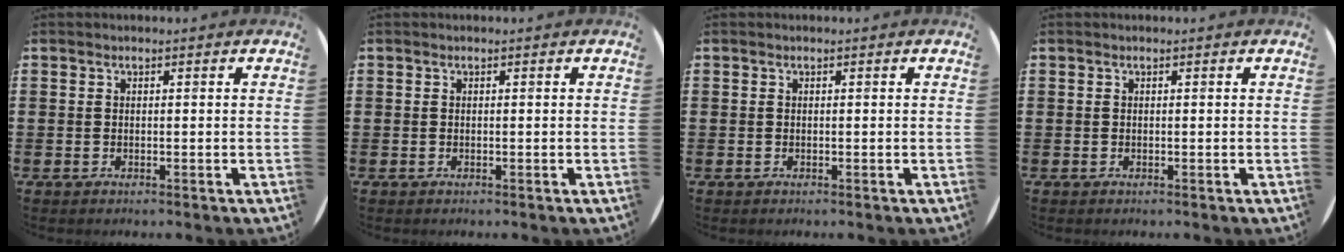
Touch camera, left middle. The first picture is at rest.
{"total": 0.0}
{"total": 0.0}
{"total": 0.0}